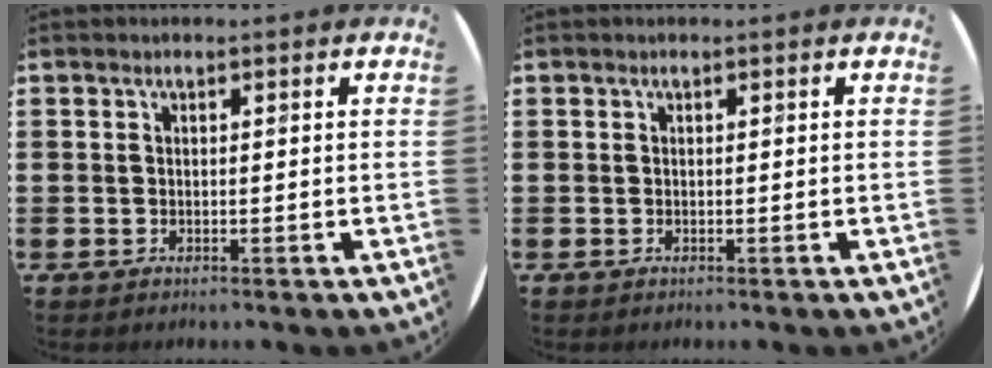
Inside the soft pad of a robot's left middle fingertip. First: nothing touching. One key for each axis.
{"total": 0.0}